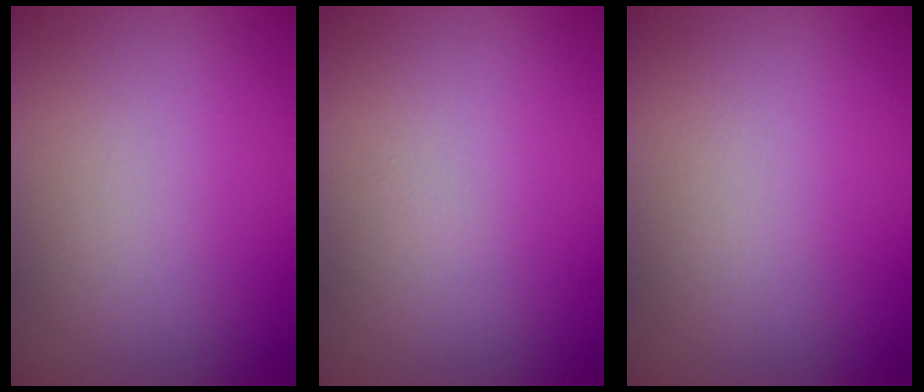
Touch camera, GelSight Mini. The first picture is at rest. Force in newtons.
{"total": 0.0}
{"total": 0.0}